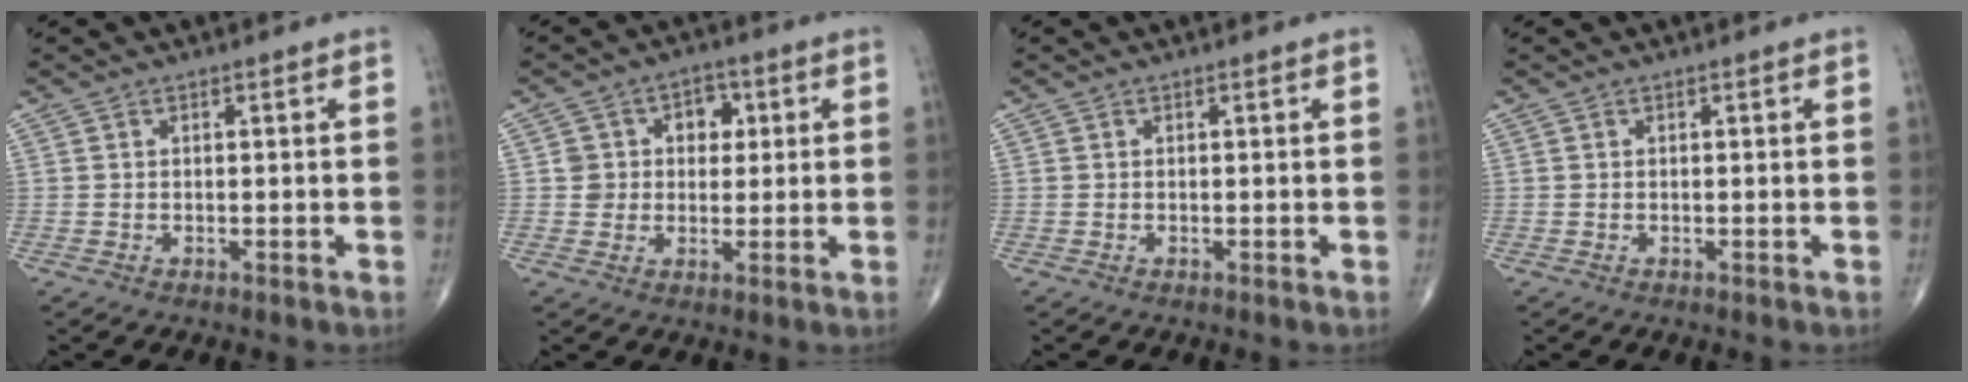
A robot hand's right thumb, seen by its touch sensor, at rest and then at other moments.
{"total": 6.4, "force": [1.4, 5.6, 2.8], "torque": [0.004, 0.005, 0.017]}
{"total": 0.0}
{"total": 0.0}